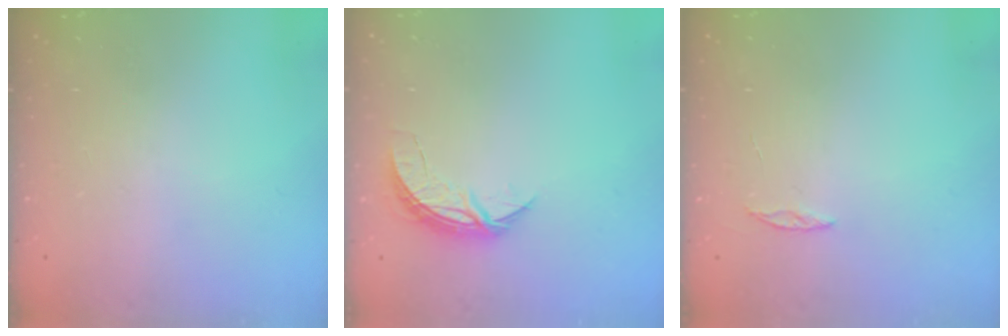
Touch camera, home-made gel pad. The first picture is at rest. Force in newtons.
{"total": 5.5, "press": 5.5, "slide": 0.3}
{"total": 2.0, "press": 2.0, "slide": 0.2}